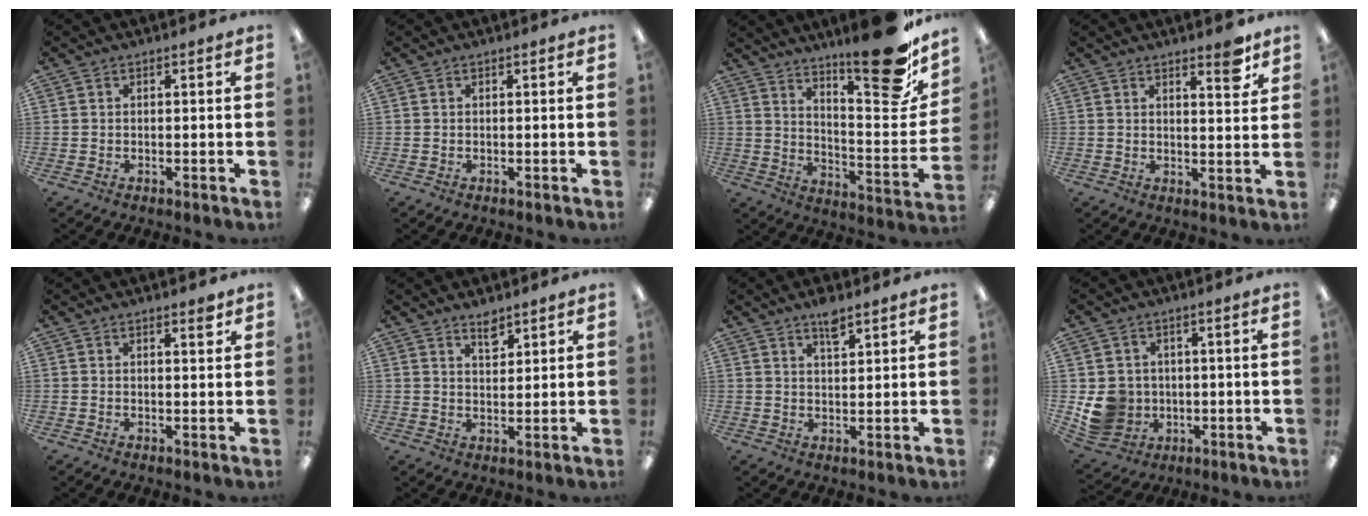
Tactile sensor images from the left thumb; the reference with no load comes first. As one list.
[{"total": 0.0}, {"total": 20.4, "force": [15.5, 5.6, 12.0], "torque": [-0.139, -0.130, 0.249]}, {"total": 5.6, "force": [4.2, 1.5, 3.4], "torque": [-0.031, -0.031, 0.064]}, {"total": 2.0, "force": [1.6, 0.3, 1.1], "torque": [-0.009, -0.008, 0.025]}, {"total": 4.1, "force": [3.5, 1.4, 1.8], "torque": [-0.018, -0.021, 0.058]}, {"total": 4.8, "force": [3.6, 1.4, 2.8], "torque": [-0.040, -0.017, 0.060]}, {"total": 8.3, "force": [-0.1, 8.0, 2.4], "torque": [-0.056, 0.004, 0.008]}]